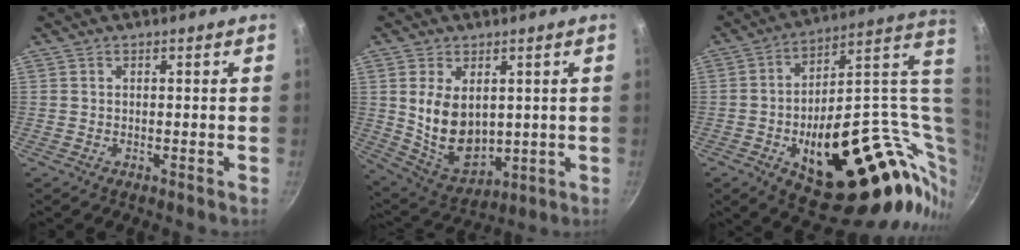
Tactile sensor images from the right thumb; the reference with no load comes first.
{"total": 12.4, "force": [2.0, 8.1, 9.1], "torque": [-0.138, -0.028, 0.063]}
{"total": 34.3, "force": [2.4, 17.0, 29.8], "torque": [-0.400, 0.000, 0.063]}